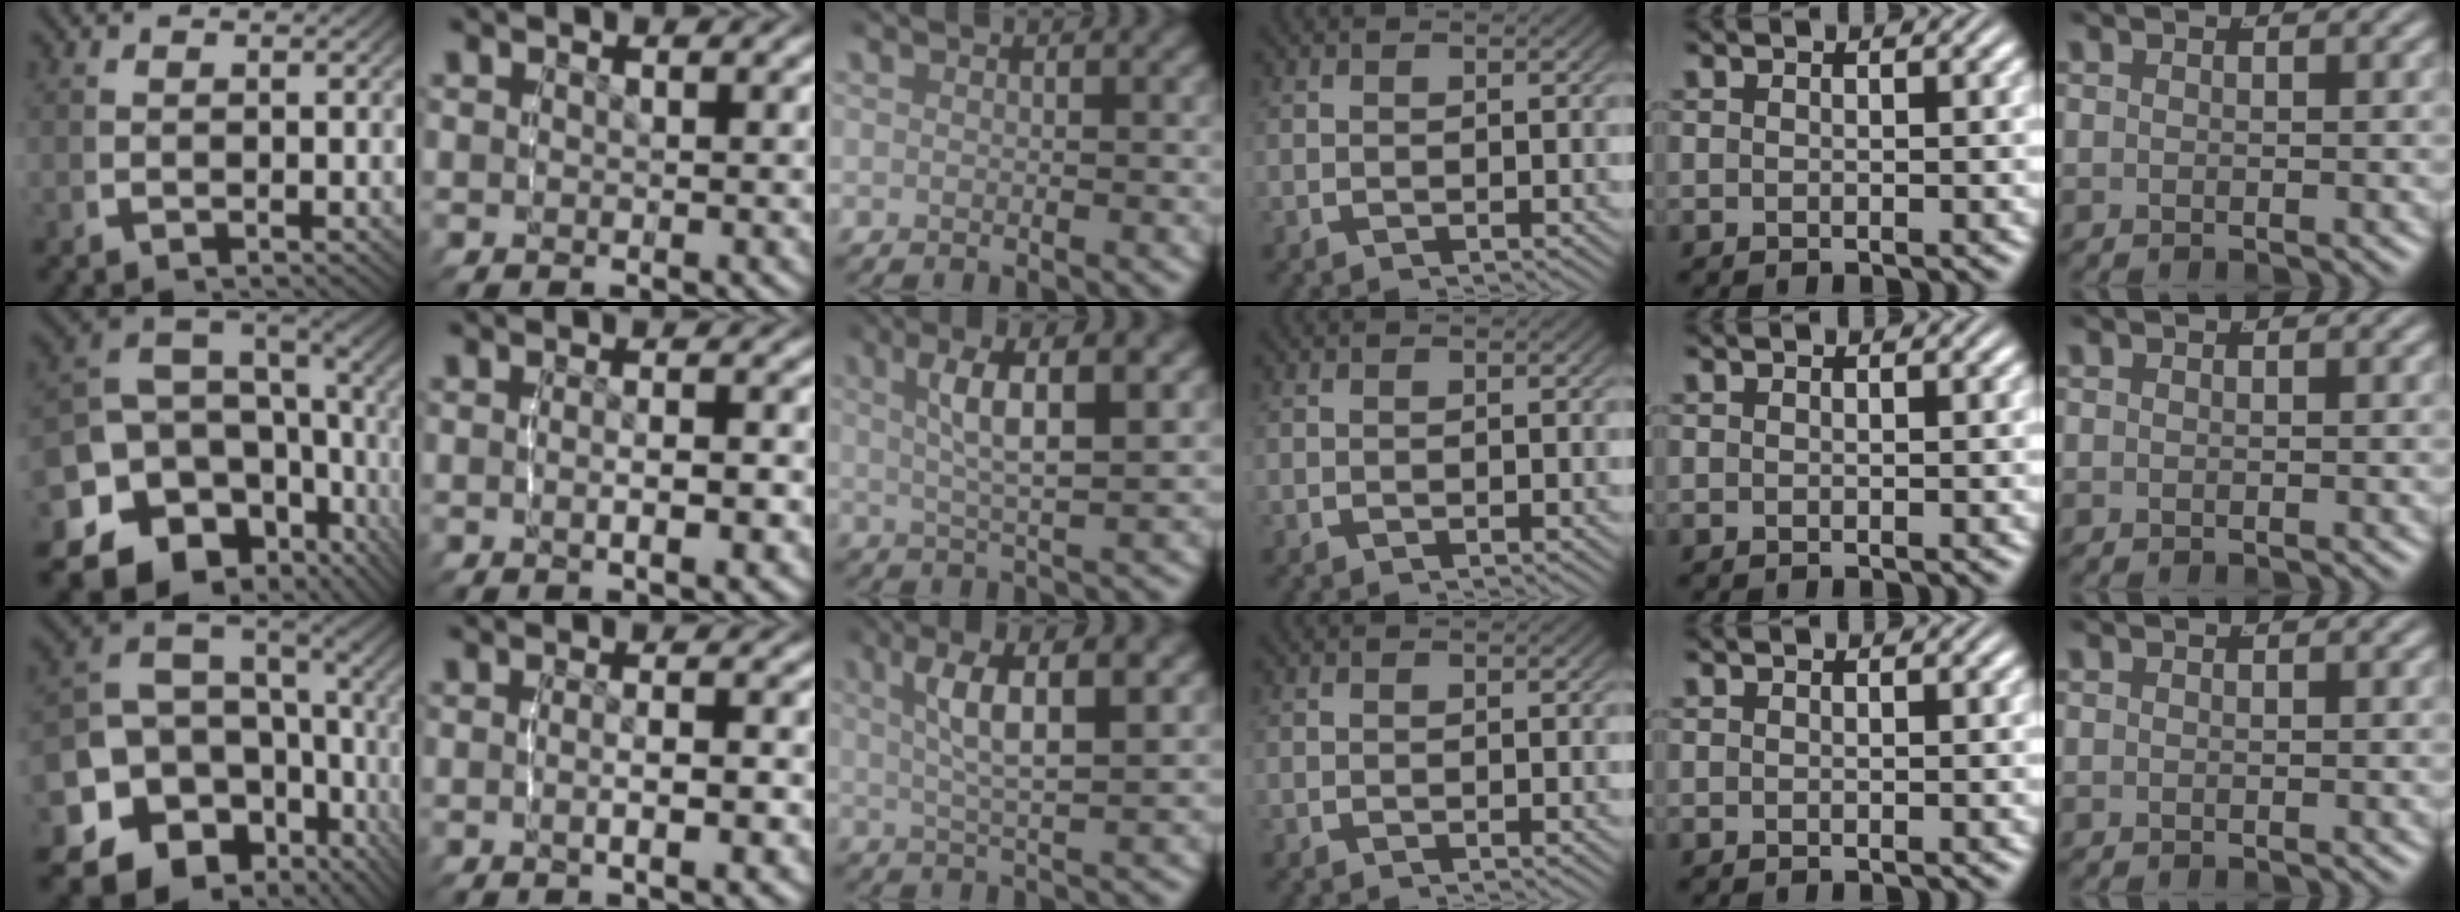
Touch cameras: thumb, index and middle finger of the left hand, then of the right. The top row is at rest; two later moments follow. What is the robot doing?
{"motion": "grasp_and_lifting", "object": "sponge"}